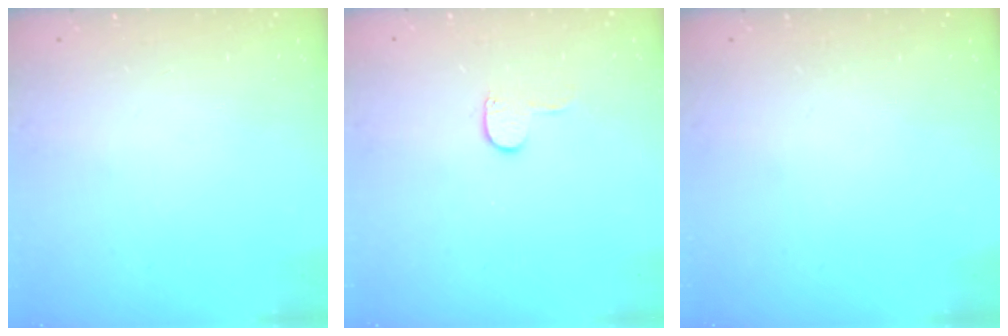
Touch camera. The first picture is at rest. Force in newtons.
{"total": 4.1, "press": 4.1, "slide": 0.4}
{"total": 0.0}